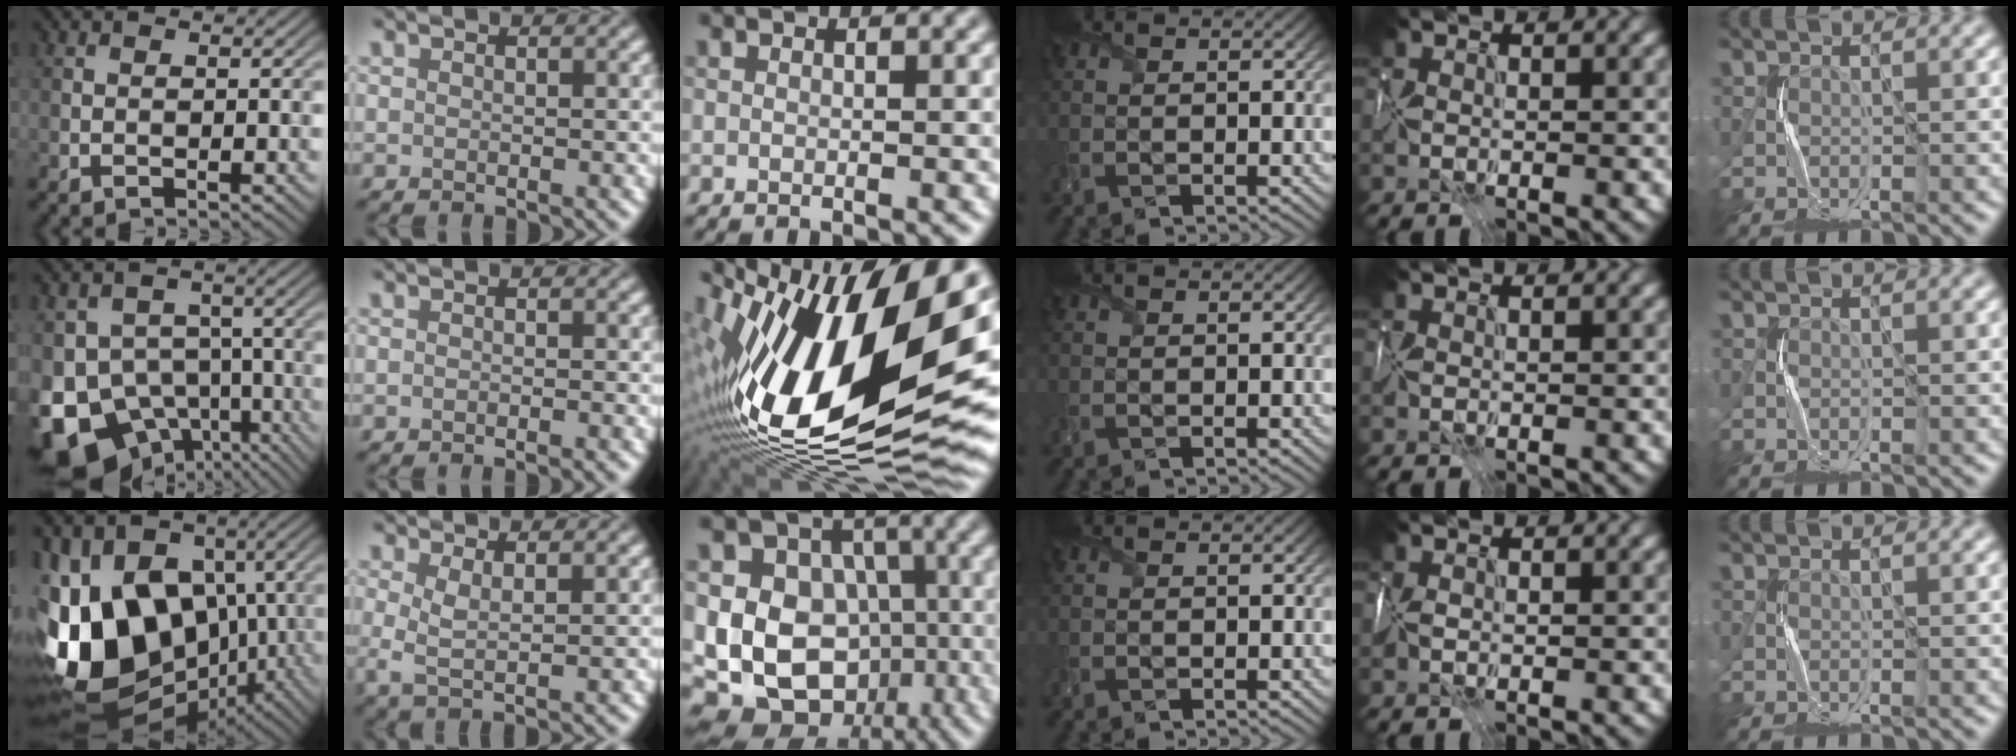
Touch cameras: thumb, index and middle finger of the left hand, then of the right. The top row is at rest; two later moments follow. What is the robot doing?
{"motion": "wrap", "object": "receipt paper"}